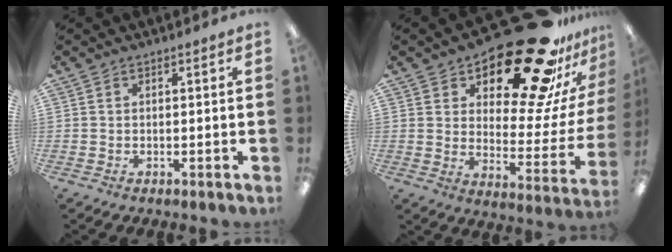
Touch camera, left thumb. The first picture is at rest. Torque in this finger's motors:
{"motor_torque": [0.78, 0.94, 1.30, -1.47, 0.06]}